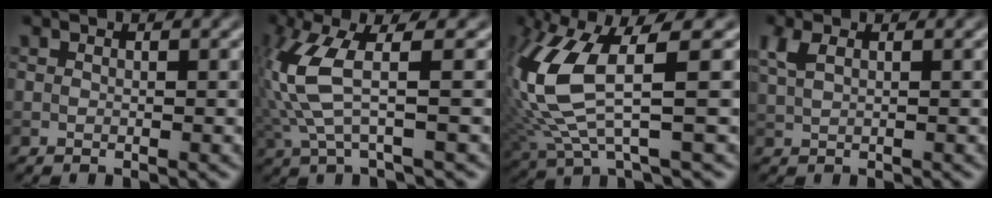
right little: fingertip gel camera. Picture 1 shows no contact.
{"total": 5.8, "force": [0.5, 1.2, 5.7], "torque": [-0.154, -0.001, 0.013]}
{"total": 8.3, "force": [1.3, 2.3, 7.8], "torque": [-0.197, -0.006, 0.028]}
{"total": 2.1, "force": [1.0, 0.9, 1.5], "torque": [-0.043, 0.003, 0.023]}